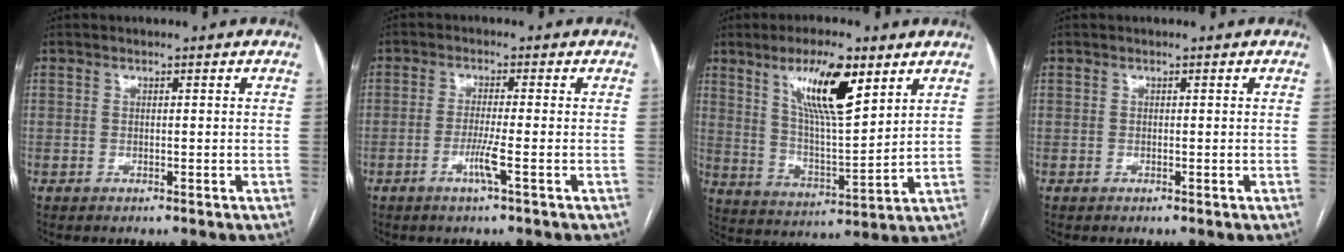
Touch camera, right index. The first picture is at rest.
{"total": 3.5, "force": [-1.5, -0.6, 3.1], "torque": [-0.062, -0.007, -0.033]}
{"total": 12.9, "force": [7.1, 2.6, 10.5], "torque": [-0.189, -0.001, 0.129]}
{"total": 0.0}